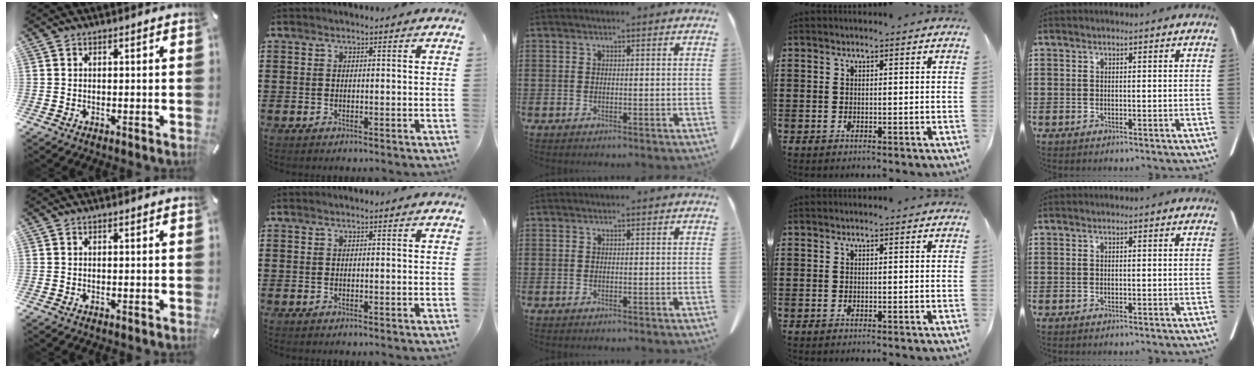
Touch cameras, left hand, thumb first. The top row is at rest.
{}